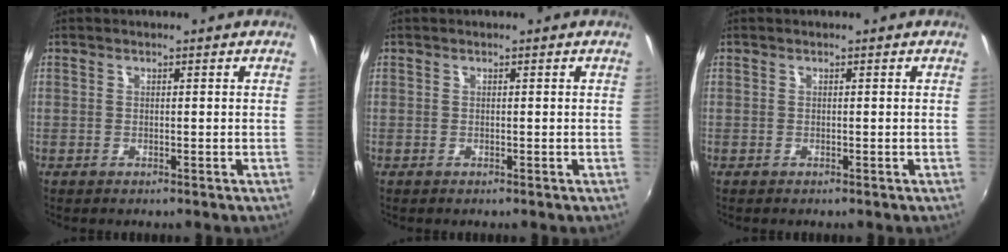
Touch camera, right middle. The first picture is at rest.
{"total": 0.0}
{"total": 0.0}